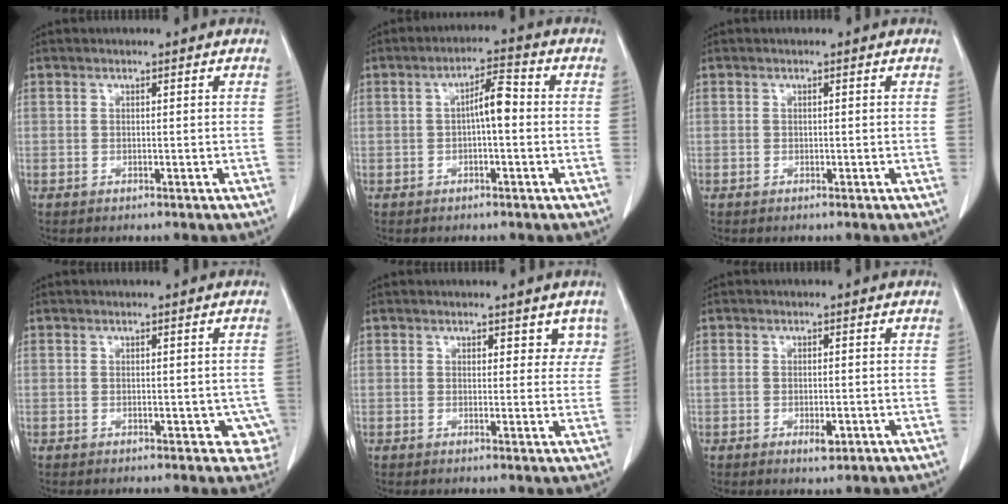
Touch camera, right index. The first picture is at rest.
{"total": 4.5, "force": [-0.2, 1.0, 4.4], "torque": [-0.072, 0.014, -0.005]}
{"total": 0.0}
{"total": 3.9, "force": [-0.8, 2.5, 2.9], "torque": [-0.008, 0.004, -0.006]}
{"total": 3.6, "force": [2.5, 2.2, 1.4], "torque": [0.010, -0.003, 0.025]}
{"total": 2.7, "force": [-1.0, 1.2, 2.3], "torque": [-0.039, 0.000, -0.009]}